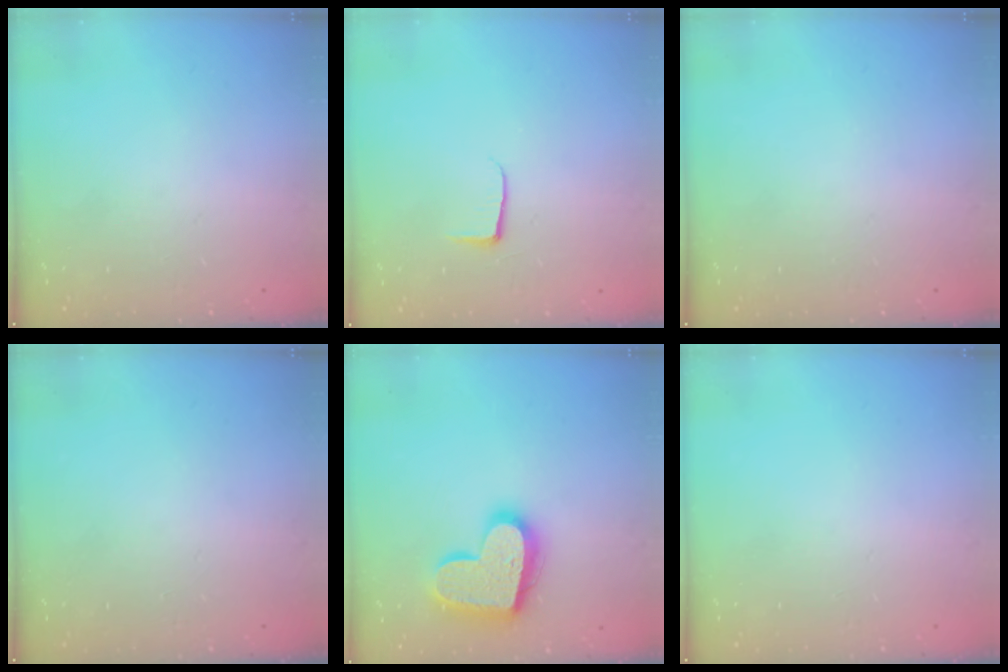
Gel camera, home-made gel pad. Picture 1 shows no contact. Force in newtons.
{"total": 4.0, "press": 4.0, "slide": 0.5}
{"total": 0.0}
{"total": 0.0}
{"total": 18.0, "press": 18.0, "slide": 1.1}
{"total": 0.0}